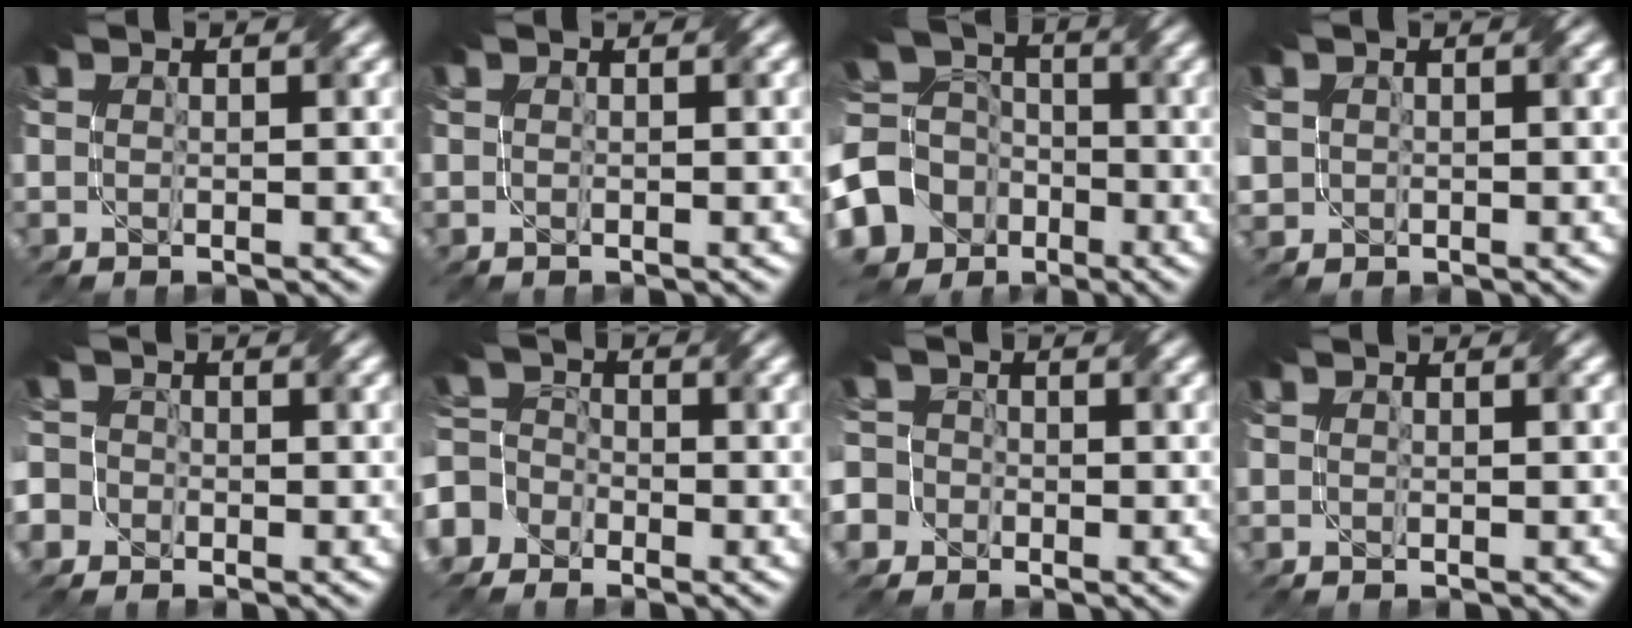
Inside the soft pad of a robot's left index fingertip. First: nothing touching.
{"total": 0.0}
{"total": 11.7, "force": [-5.6, 9.6, 3.5], "torque": [-0.102, -0.023, -0.115]}
{"total": 1.8, "force": [0.3, 1.8, 0.1], "torque": [-0.005, -0.004, 0.009]}
{"total": 5.2, "force": [-2.5, 4.3, 1.2], "torque": [-0.031, 0.006, -0.065]}
{"total": 5.2, "force": [-3.2, 4.0, 1.0], "torque": [-0.009, 0.006, -0.066]}
{"total": 6.3, "force": [-3.2, 5.2, 1.5], "torque": [-0.046, 0.000, -0.075]}
{"total": 0.0}